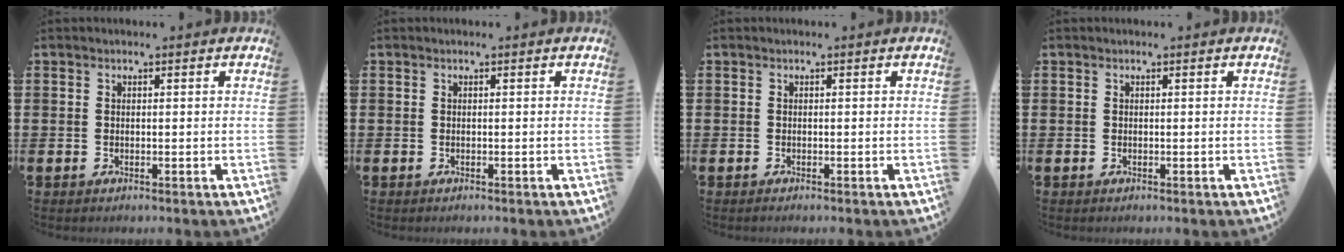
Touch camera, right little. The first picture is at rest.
{"total": 0.0}
{"total": 0.0}
{"total": 0.0}